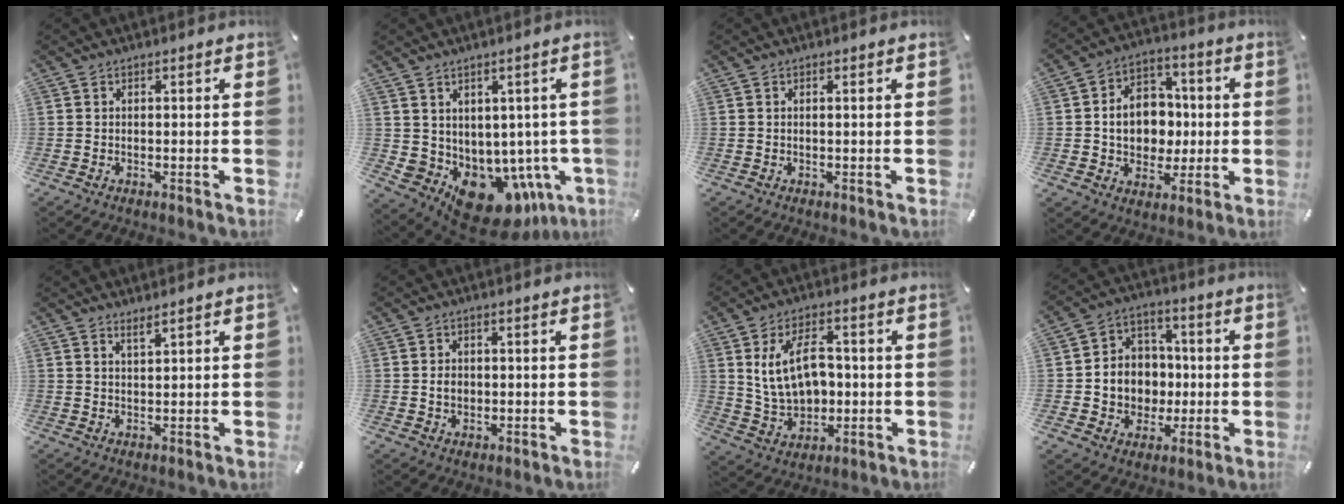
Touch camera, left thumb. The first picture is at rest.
{"total": 10.3, "force": [-5.0, 7.5, 5.0], "torque": [-0.069, -0.013, -0.070]}
{"total": 0.9, "force": [0.1, 0.1, 0.9], "torque": [-0.016, 0.000, 0.001]}
{"total": 11.8, "force": [-0.5, 9.9, 6.4], "torque": [-0.110, 0.016, -0.002]}
{"total": 2.0, "force": [1.8, 0.1, 1.0], "torque": [-0.022, -0.003, 0.032]}
{"total": 2.9, "force": [0.0, 2.4, 1.6], "torque": [-0.025, 0.000, -0.002]}
{"total": 12.2, "force": [1.6, 8.5, 8.6], "torque": [-0.163, 0.011, 0.030]}
{"total": 9.7, "force": [-1.2, 9.4, 2.0], "torque": [-0.033, 0.010, -0.012]}